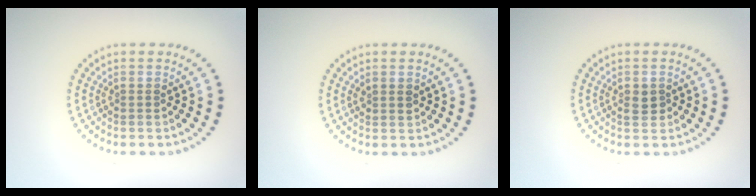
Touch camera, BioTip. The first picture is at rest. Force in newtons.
{"total": 1.1, "press": 1.0, "slide": 0.4}
{"total": 1.5, "press": 1.5, "slide": 0.3}